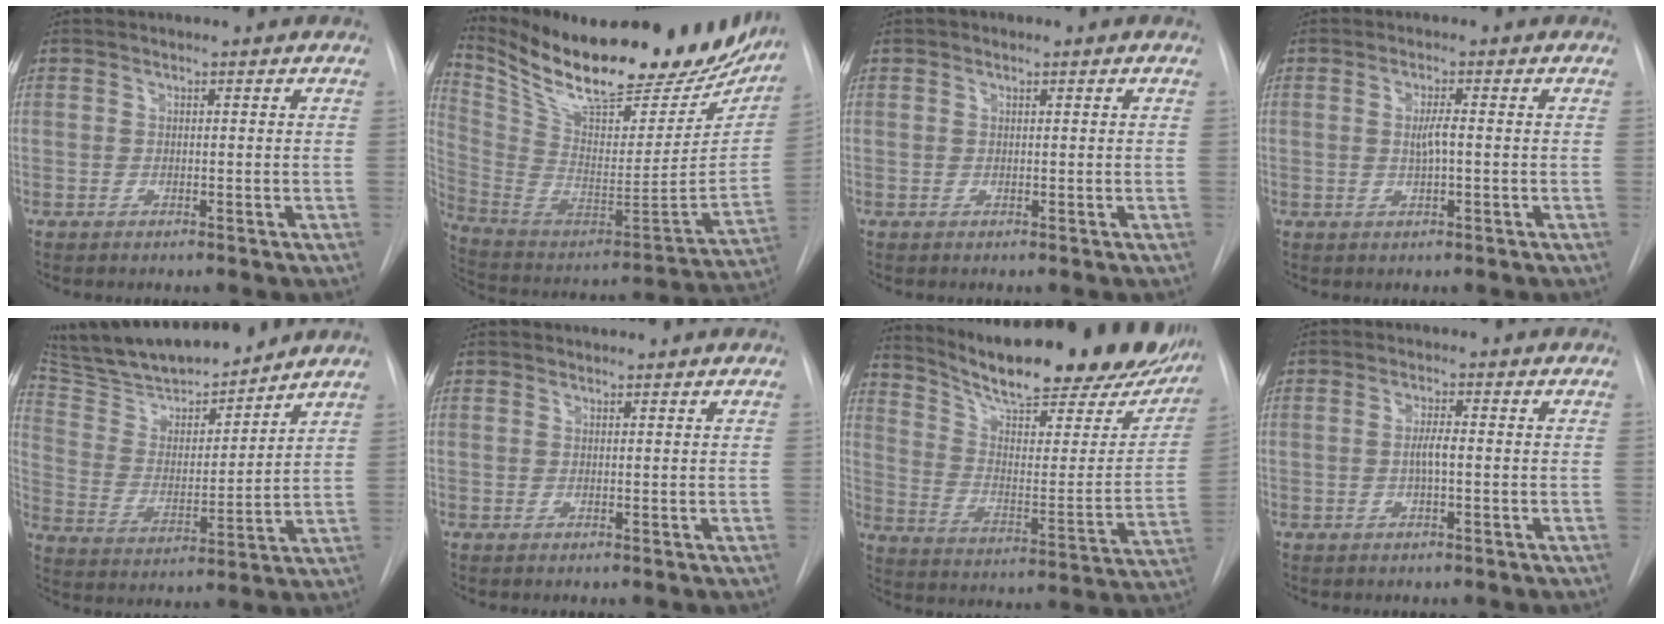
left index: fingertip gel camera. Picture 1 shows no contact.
{"total": 32.0, "force": [26.2, 9.1, 16.0], "torque": [-0.277, -0.044, 0.385]}
{"total": 0.7, "force": [0.4, 0.4, 0.4], "torque": [-0.007, 0.005, 0.004]}
{"total": 2.2, "force": [0.0, 0.2, 2.2], "torque": [-0.044, -0.001, 0.000]}
{"total": 18.4, "force": [16.6, 3.0, 7.3], "torque": [-0.126, 0.005, 0.286]}
{"total": 0.9, "force": [0.8, 0.2, -0.1], "torque": [-0.004, 0.003, 0.015]}
{"total": 28.2, "force": [23.5, 6.1, 14.2], "torque": [-0.214, -0.047, 0.316]}
{"total": 2.3, "force": [-0.2, 0.3, 2.2], "torque": [-0.044, 0.002, -0.005]}